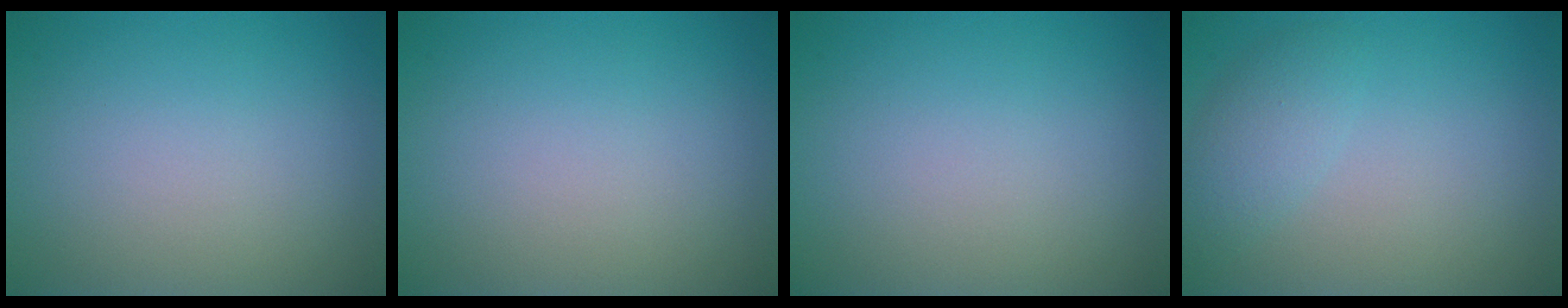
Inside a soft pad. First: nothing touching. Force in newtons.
{"total": 0.0}
{"total": 0.0}
{"total": 2.3, "press": 2.3, "slide": 0.1}